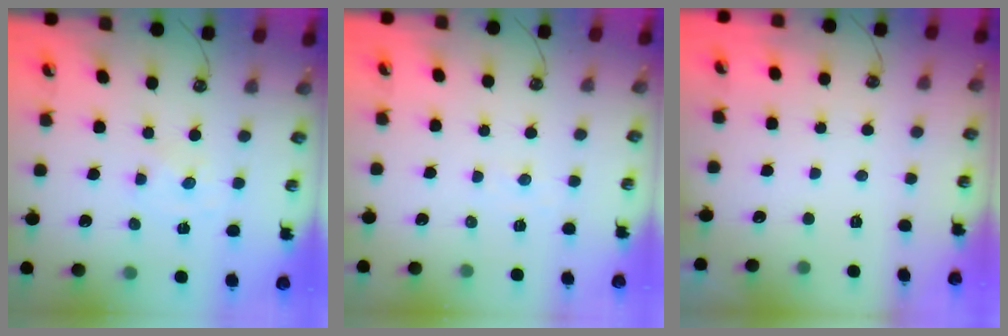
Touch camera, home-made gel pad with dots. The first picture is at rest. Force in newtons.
{"total": 3.7, "press": 3.7, "slide": 0.5}
{"total": 0.0}